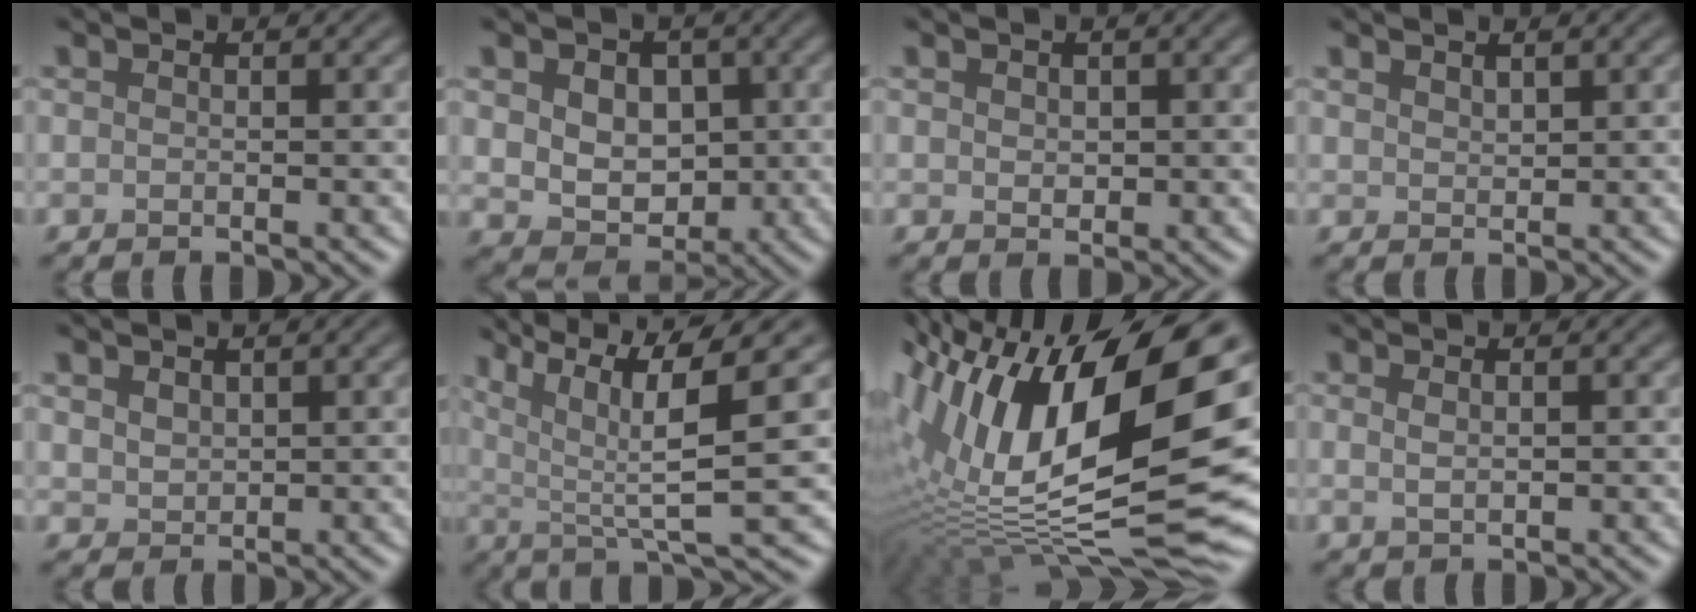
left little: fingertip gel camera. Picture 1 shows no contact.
{"total": 6.1, "force": [0.8, 4.7, 3.8], "torque": [-0.057, 0.006, 0.011]}
{"total": 1.1, "force": [0.4, 0.9, 0.6], "torque": [-0.011, -0.004, 0.010]}
{"total": 1.2, "force": [1.0, 0.5, 0.5], "torque": [-0.013, 0.000, 0.022]}
{"total": 1.5, "force": [0.9, 1.1, 0.6], "torque": [-0.014, -0.001, 0.021]}
{"total": 8.8, "force": [3.2, 1.8, 8.0], "torque": [-0.130, 0.013, 0.058]}
{"total": 20.8, "force": [3.4, 9.5, 18.2], "torque": [-0.342, -0.004, 0.060]}
{"total": 1.2, "force": [0.3, 0.4, 1.1], "torque": [-0.024, 0.000, 0.007]}